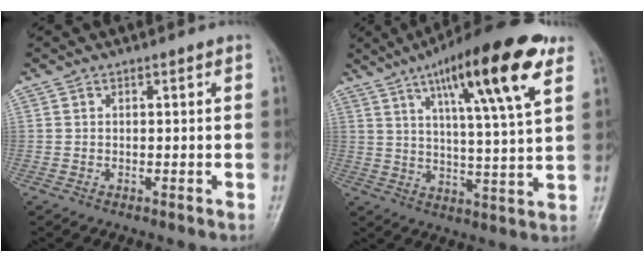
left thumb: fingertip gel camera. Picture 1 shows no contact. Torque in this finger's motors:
{"motor_torque": [0.80, 0.76, 1.67, -1.10, 0.35]}